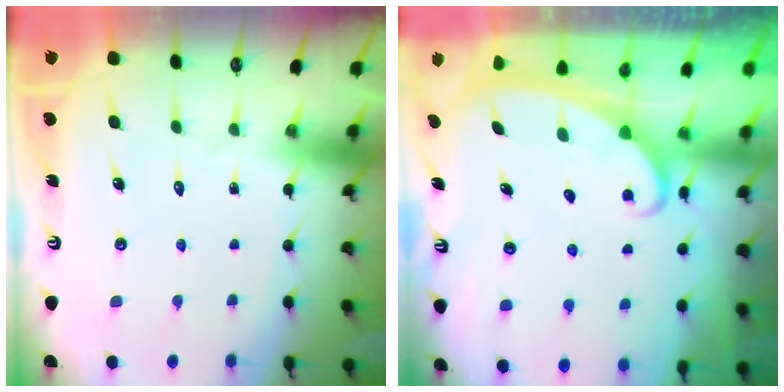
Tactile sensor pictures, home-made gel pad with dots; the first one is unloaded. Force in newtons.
{"total": 2.4, "press": 2.4, "slide": 0.3}